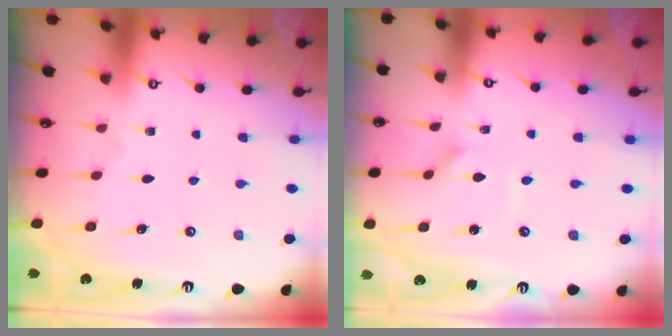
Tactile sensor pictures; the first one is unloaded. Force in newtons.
{"total": 1.0, "press": 1.0, "slide": 0.2}